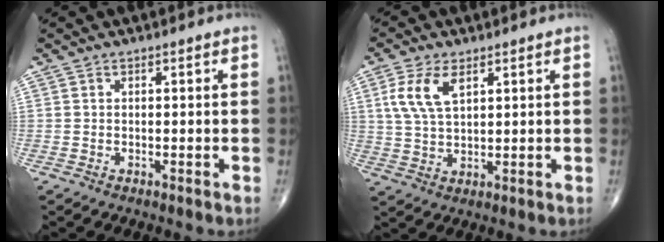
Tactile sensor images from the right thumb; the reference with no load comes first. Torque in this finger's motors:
{"motor_torque": [0.45, 0.46, 0.78, 0.32, 0.28]}